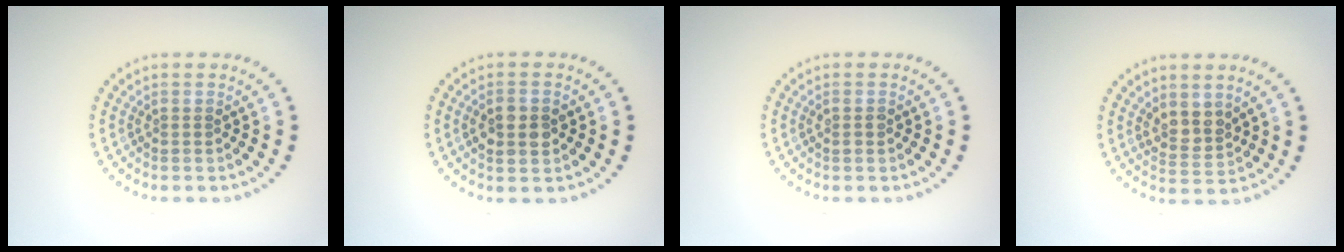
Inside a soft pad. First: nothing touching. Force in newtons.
{"total": 2.8, "press": 2.8, "slide": 0.2}
{"total": 0.8, "press": 0.7, "slide": 0.3}
{"total": 2.3, "press": 1.9, "slide": 1.3}